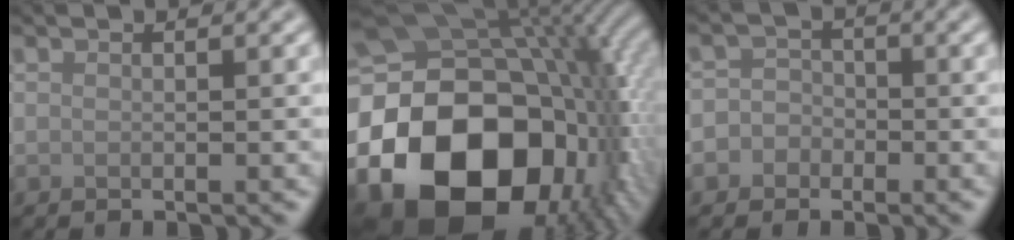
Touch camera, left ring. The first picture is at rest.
{"total": 22.1, "force": [-4.3, 16.0, 14.6], "torque": [-0.270, -0.038, -0.058]}
{"total": 3.4, "force": [-1.4, 3.0, 0.5], "torque": [0.027, 0.008, -0.042]}